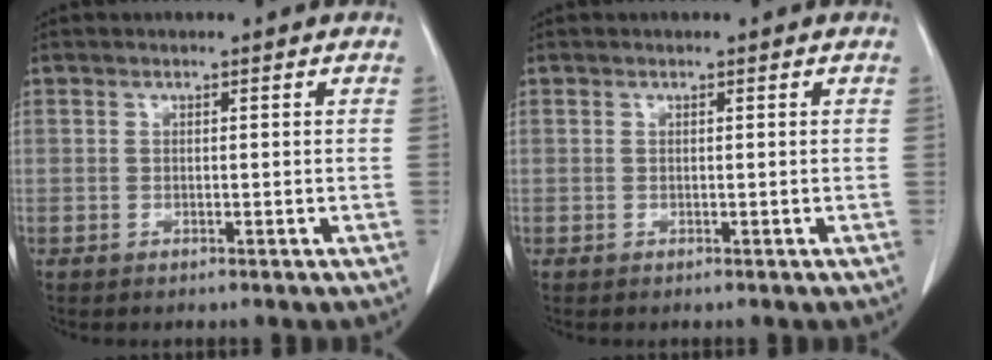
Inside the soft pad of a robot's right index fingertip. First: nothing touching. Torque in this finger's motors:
{"motor_torque": [0.23, -0.06, 0.10, 0.01]}